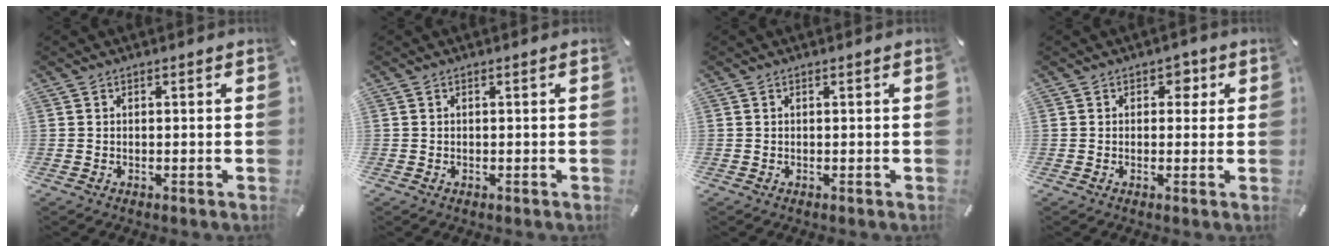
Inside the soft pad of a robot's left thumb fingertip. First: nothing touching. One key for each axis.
{"total": 0.0}
{"total": 0.0}
{"total": 2.8, "fx": 0.7, "fy": 2.2, "fz": 1.5, "tx": -0.002, "ty": -0.005, "tz": 0.001}